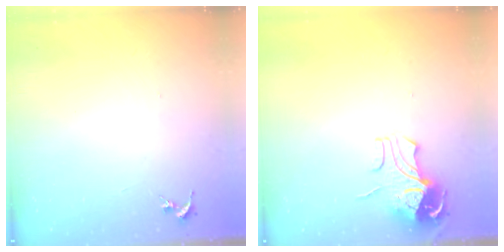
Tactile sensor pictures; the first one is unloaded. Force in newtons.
{"total": 9.3, "press": 9.3, "slide": 1.2}